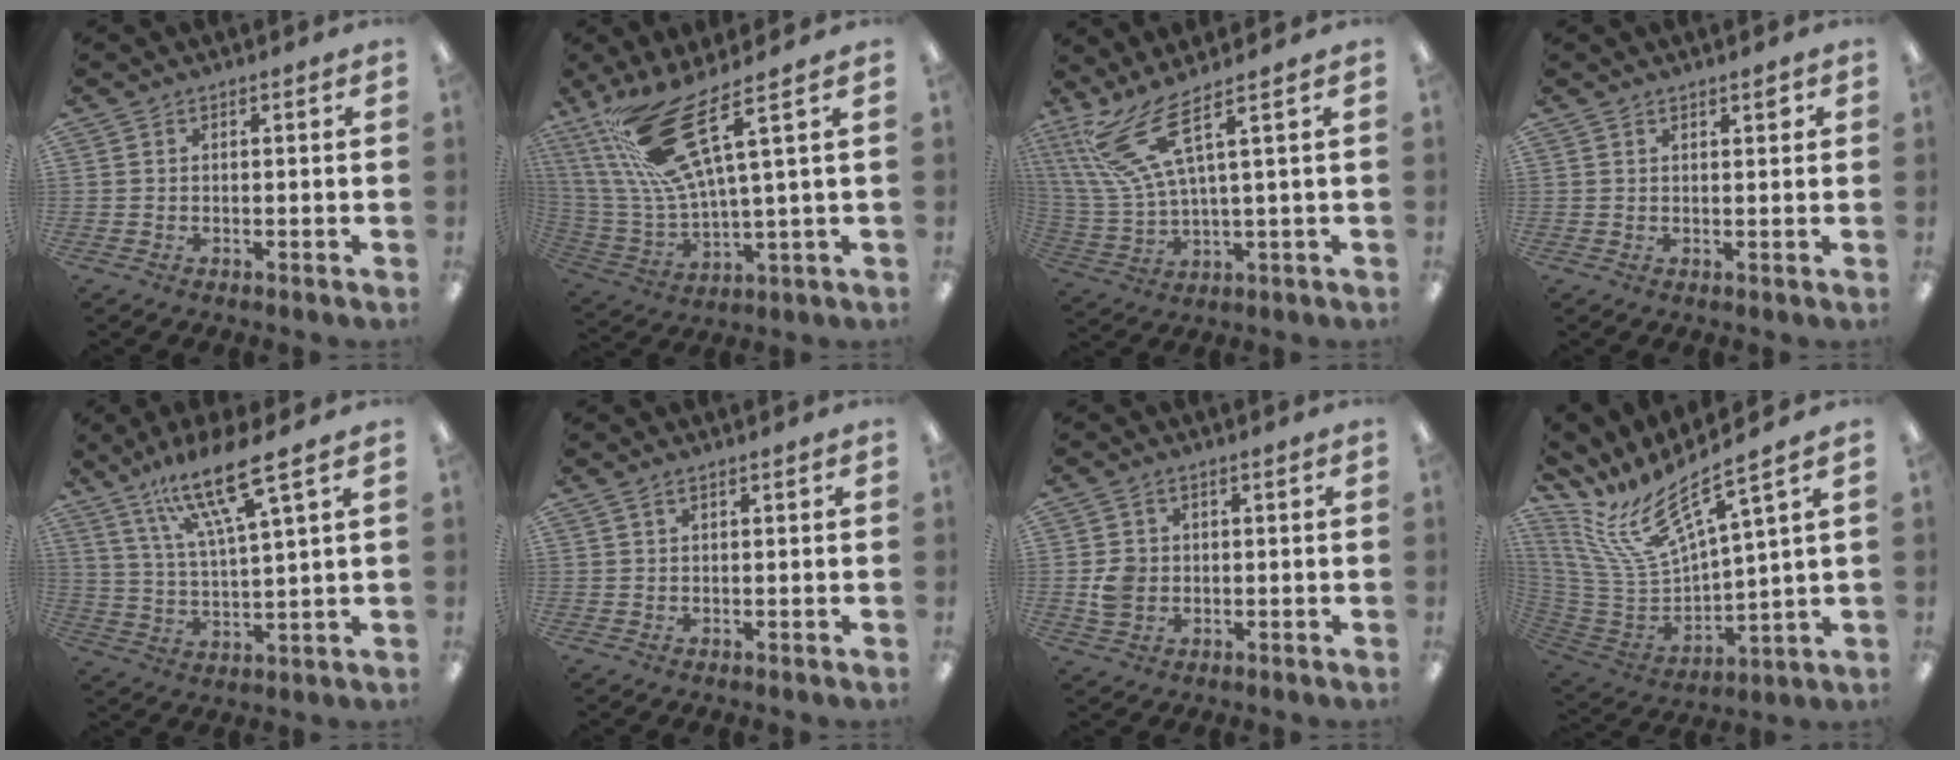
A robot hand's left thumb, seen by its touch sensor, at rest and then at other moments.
{"total": 21.8, "force": [11.6, 5.9, 17.5], "torque": [-0.360, -0.034, 0.199]}
{"total": 15.4, "force": [7.7, 4.7, 12.5], "torque": [-0.277, -0.020, 0.134]}
{"total": 1.6, "force": [1.2, 0.5, 0.9], "torque": [-0.004, -0.007, 0.018]}
{"total": 15.0, "force": [10.6, 2.4, 10.4], "torque": [-0.200, -0.047, 0.176]}
{"total": 1.4, "force": [0.9, 0.5, 1.0], "torque": [-0.021, 0.001, 0.016]}
{"total": 4.9, "force": [0.3, 4.2, 2.5], "torque": [-0.033, 0.004, 0.006]}
{"total": 18.7, "force": [12.8, 6.0, 12.2], "torque": [-0.265, -0.087, 0.219]}